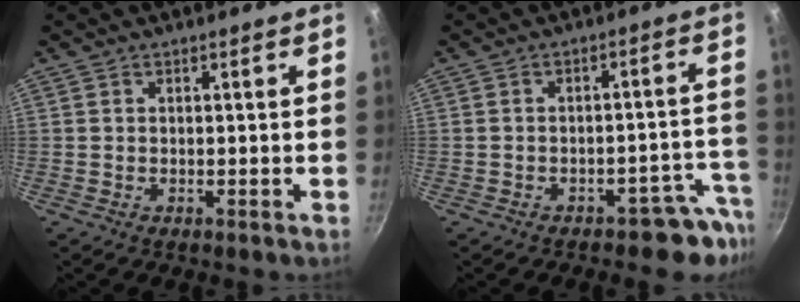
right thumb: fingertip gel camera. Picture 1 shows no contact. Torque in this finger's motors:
{"motor_torque": [0.78, 0.25, -0.30, -0.05, 0.07]}